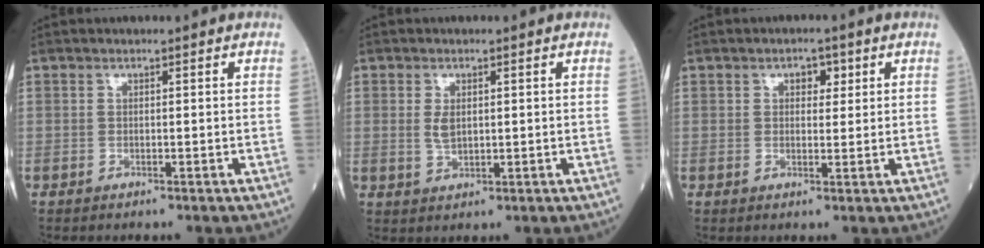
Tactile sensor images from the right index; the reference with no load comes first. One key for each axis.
{"total": 2.4, "fx": 0.4, "fy": 1.3, "fz": 2.1, "tx": -0.043, "ty": -0.005, "tz": 0.011}
{"total": 2.4, "fx": 1.1, "fy": 1.5, "fz": 1.6, "tx": -0.017, "ty": 0.006, "tz": 0.013}